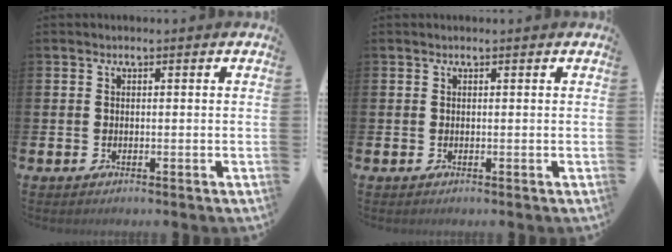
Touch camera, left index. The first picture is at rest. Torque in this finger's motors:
{"motor_torque": [0.50, -0.80, 0.00, 0.00]}